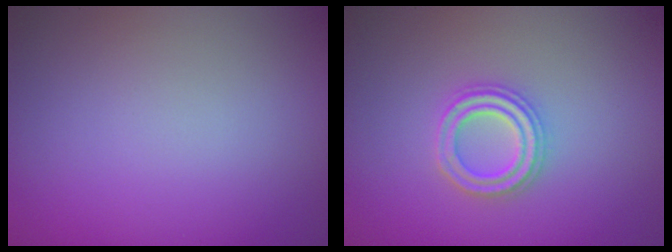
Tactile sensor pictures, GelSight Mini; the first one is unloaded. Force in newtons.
{"total": 3.2, "press": 3.1, "slide": 0.7}